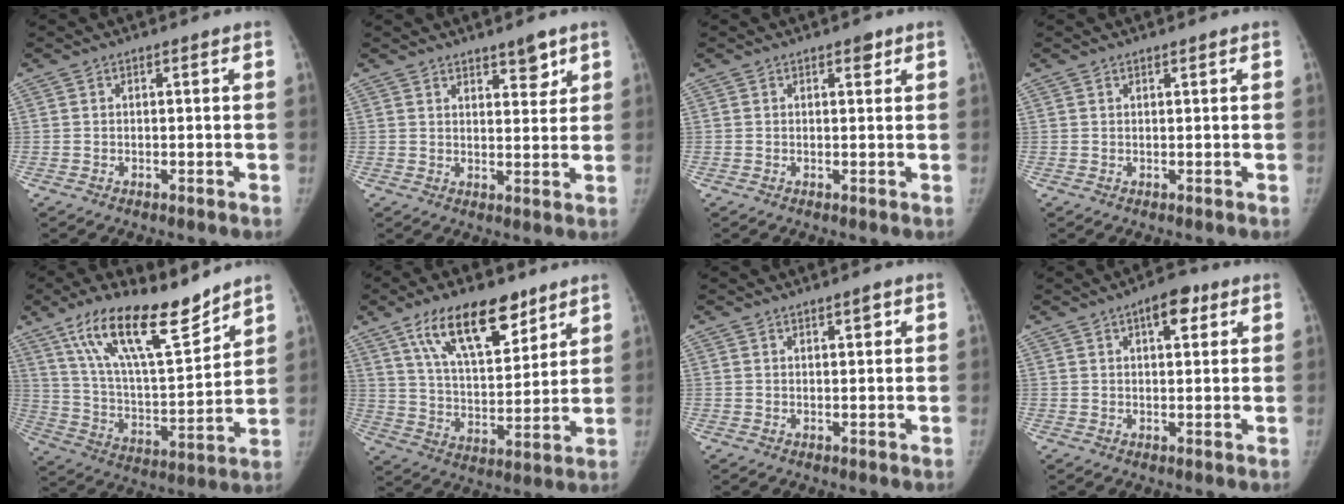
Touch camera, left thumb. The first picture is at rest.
{"total": 4.9, "force": [3.4, 1.8, 3.1], "torque": [-0.026, -0.023, 0.050]}
{"total": 1.7, "force": [1.1, 0.9, 1.0], "torque": [-0.005, -0.004, 0.012]}
{"total": 0.5, "force": [0.5, 0.1, 0.3], "torque": [-0.005, -0.002, 0.008]}
{"total": 20.7, "force": [14.5, 5.9, 13.5], "torque": [-0.206, -0.070, 0.260]}
{"total": 17.7, "force": [11.0, 7.5, 11.8], "torque": [-0.158, -0.048, 0.195]}
{"total": 1.9, "force": [1.2, 0.6, 1.3], "torque": [-0.016, -0.006, 0.018]}
{"total": 6.2, "force": [3.1, 2.8, 4.6], "torque": [-0.048, -0.007, 0.039]}